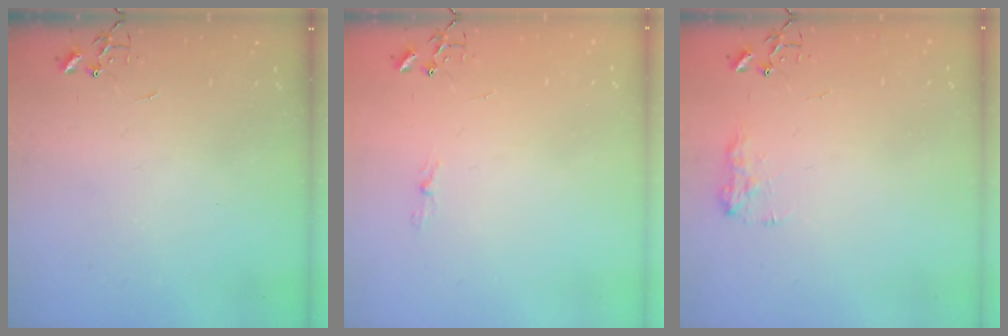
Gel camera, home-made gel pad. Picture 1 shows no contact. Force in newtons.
{"total": 3.5, "press": 3.5, "slide": 0.3}
{"total": 7.9, "press": 7.9, "slide": 0.4}